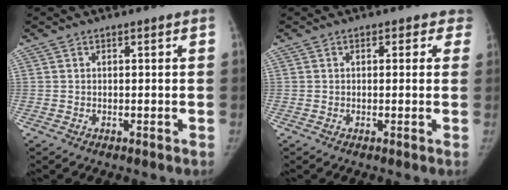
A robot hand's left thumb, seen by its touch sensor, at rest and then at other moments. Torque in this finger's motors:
{"motor_torque": [-0.29, 0.02, -0.16, -0.02, -0.04]}